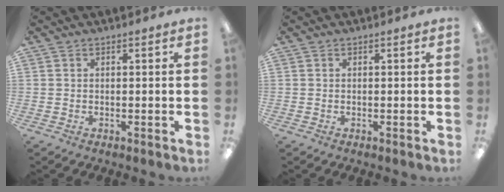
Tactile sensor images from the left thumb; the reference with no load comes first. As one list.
[{"total": 0.0}]